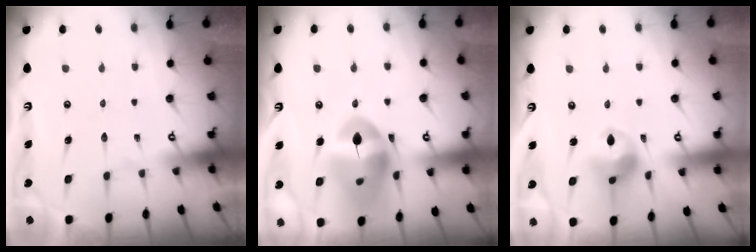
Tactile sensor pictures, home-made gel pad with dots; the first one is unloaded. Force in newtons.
{"total": 17.1, "press": 17.0, "slide": 1.9}
{"total": 9.9, "press": 9.8, "slide": 1.2}